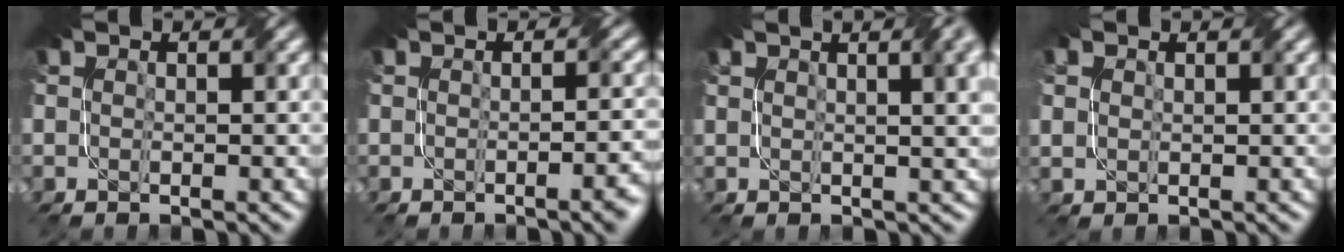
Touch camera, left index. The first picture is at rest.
{"total": 3.0, "force": [-1.1, 0.9, 2.6], "torque": [-0.014, 0.002, -0.014]}
{"total": 9.8, "force": [4.4, 4.5, 7.5], "torque": [-0.049, 0.055, 0.029]}
{"total": 1.5, "force": [0.8, 1.1, 0.7], "torque": [-0.019, 0.001, 0.021]}